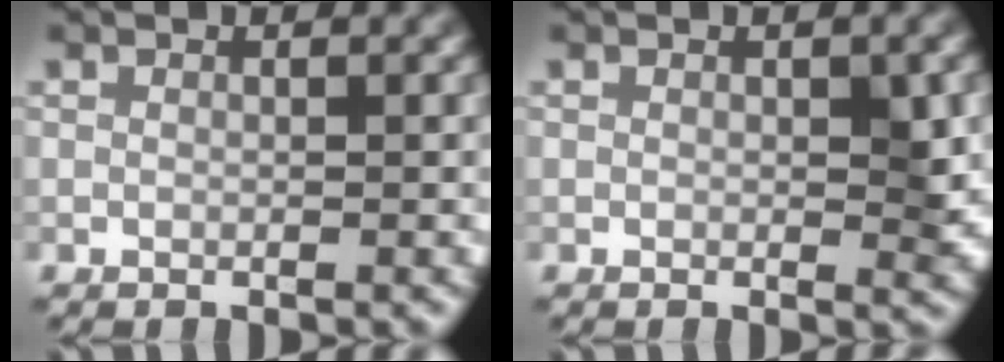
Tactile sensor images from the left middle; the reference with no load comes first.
{"total": 1.9, "force": [0.1, 0.6, 1.8], "torque": [-0.020, -0.004, 0.000]}